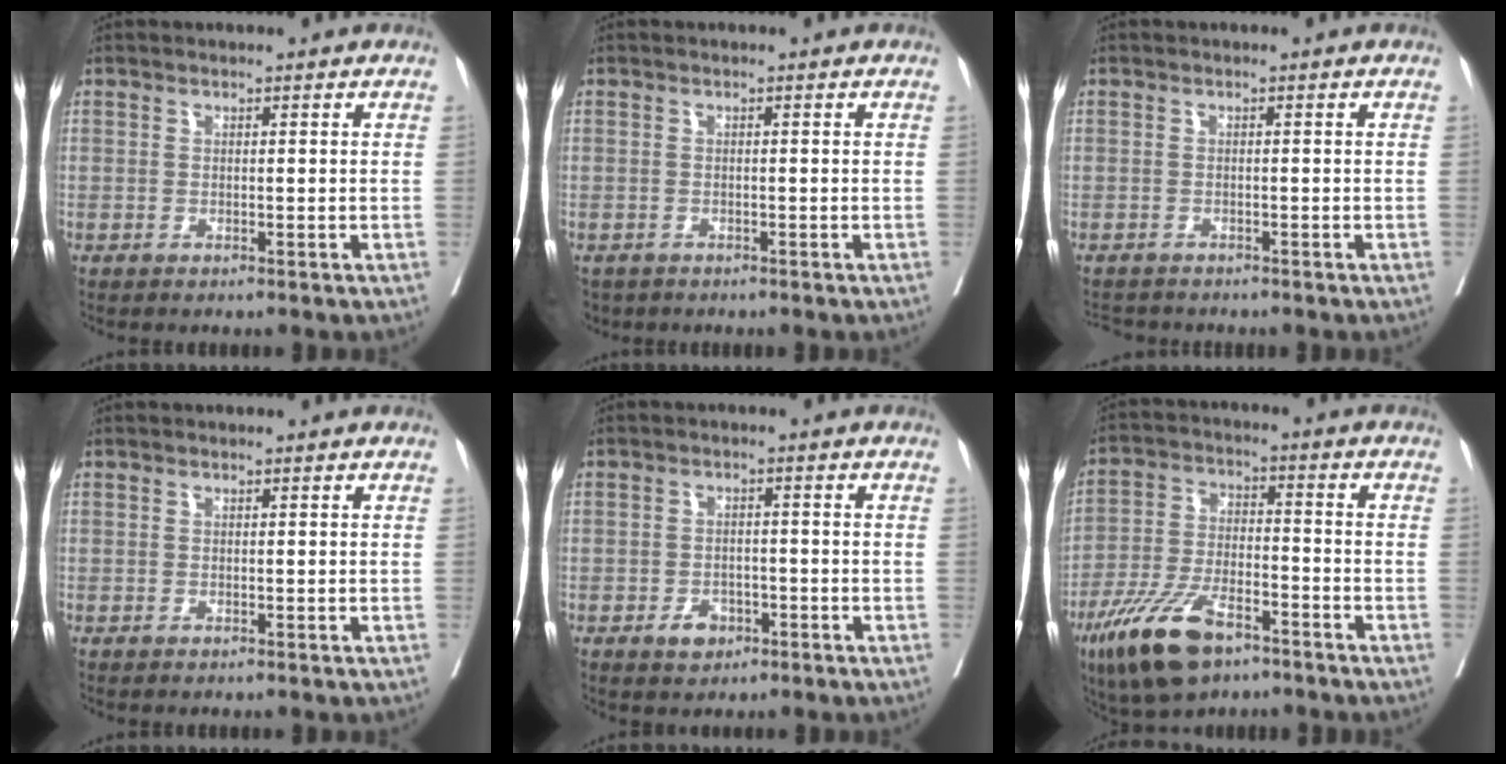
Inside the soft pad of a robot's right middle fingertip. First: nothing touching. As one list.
[{"total": 2.9, "force": [-2.2, 1.8, 0.5], "torque": [-0.008, -0.003, -0.036]}, {"total": 3.2, "force": [-3.0, 1.0, 0.4], "torque": [-0.003, -0.007, -0.048]}, {"total": 0.0}, {"total": 3.1, "force": [-1.7, 2.1, 1.5], "torque": [-0.020, 0.005, -0.020]}, {"total": 12.2, "force": [-7.8, 4.2, 8.4], "torque": [-0.172, -0.013, -0.142]}]